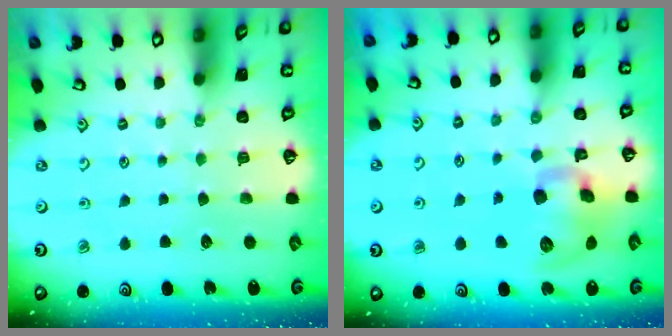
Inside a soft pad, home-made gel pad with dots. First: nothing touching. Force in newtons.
{"total": 12.2, "press": 12.1, "slide": 1.9}